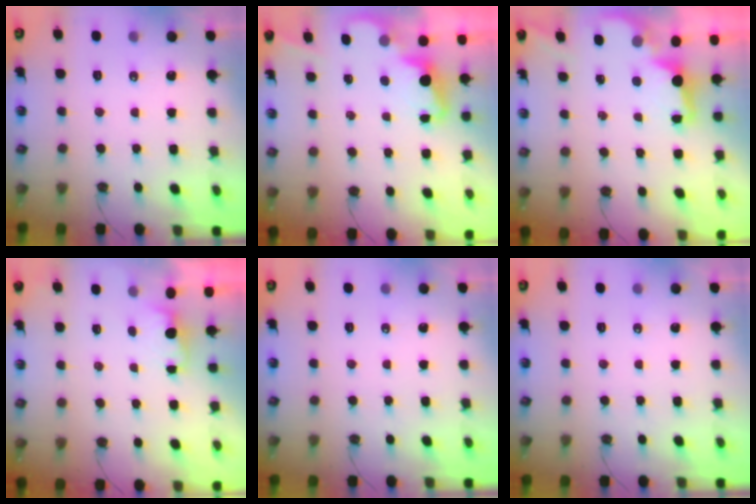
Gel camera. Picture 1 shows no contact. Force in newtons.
{"total": 2.4, "press": 2.4, "slide": 0.5}
{"total": 2.1, "press": 1.9, "slide": 0.8}
{"total": 0.8, "press": 0.2, "slide": 0.7}
{"total": 0.0}
{"total": 0.0}